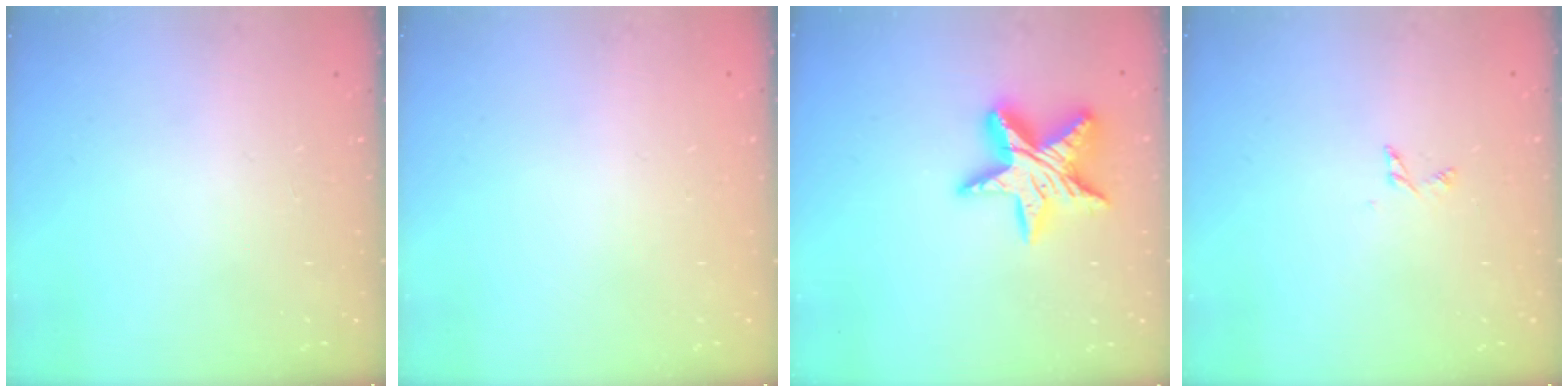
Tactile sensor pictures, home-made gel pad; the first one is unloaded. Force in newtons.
{"total": 0.0}
{"total": 15.7, "press": 15.7, "slide": 1.4}
{"total": 2.8, "press": 2.8, "slide": 0.3}